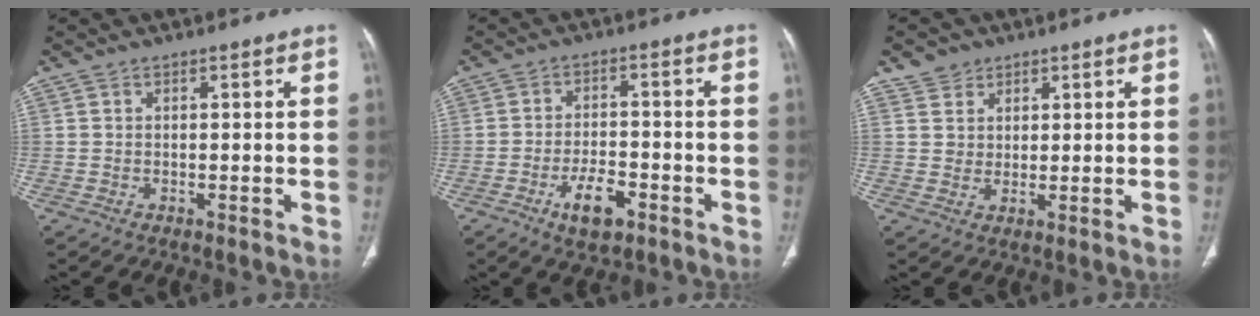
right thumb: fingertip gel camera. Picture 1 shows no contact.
{"total": 6.9, "force": [-3.6, 3.2, 5.0], "torque": [-0.079, 0.021, -0.057]}
{"total": 4.4, "force": [2.7, 3.4, 0.4], "torque": [0.014, -0.014, 0.048]}